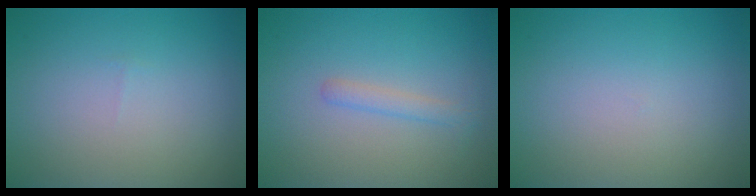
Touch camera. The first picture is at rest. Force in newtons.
{"total": 1.4, "press": 1.4, "slide": 0.1}
{"total": 0.0}